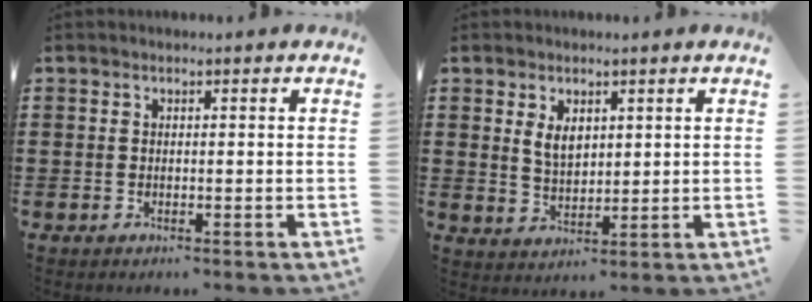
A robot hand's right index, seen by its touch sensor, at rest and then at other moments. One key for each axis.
{"total": 3.7, "fx": 1.7, "fy": 2.2, "fz": 2.5, "tx": -0.046, "ty": 0.003, "tz": 0.029}